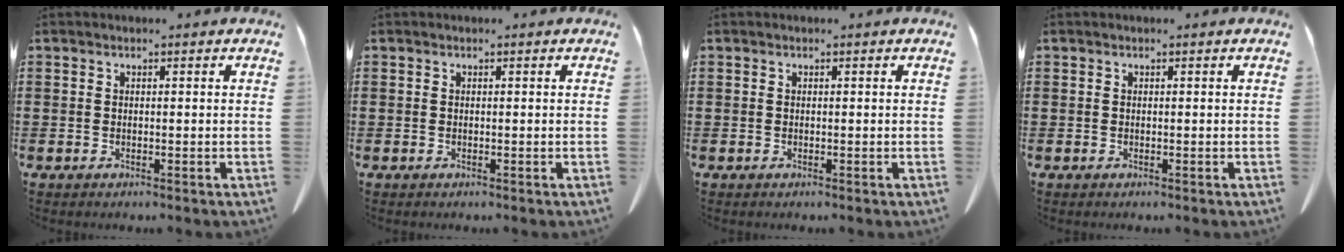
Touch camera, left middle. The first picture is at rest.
{"total": 0.0}
{"total": 0.0}
{"total": 0.0}